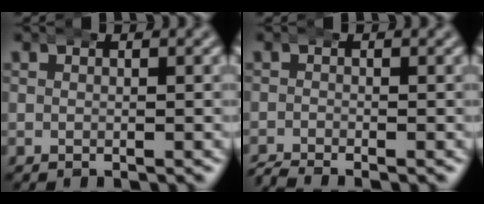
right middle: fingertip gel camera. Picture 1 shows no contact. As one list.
[{"total": 2.0, "force": [-1.9, 0.4, 0.4], "torque": [-0.006, -0.008, -0.032]}]